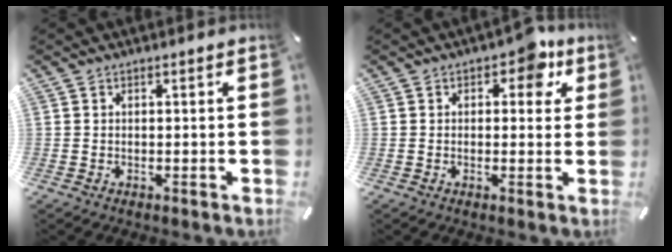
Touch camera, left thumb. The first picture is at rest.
{"total": 6.5, "force": [2.9, 3.8, 4.5], "torque": [-0.034, -0.011, 0.039]}